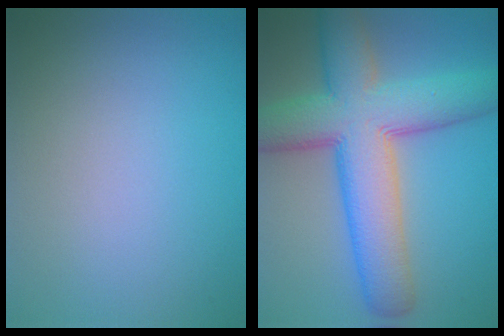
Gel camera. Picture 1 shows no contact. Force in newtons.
{"total": 11.3, "press": 11.2, "slide": 0.5}